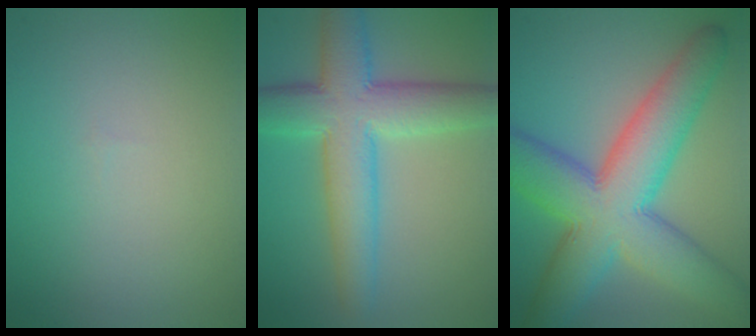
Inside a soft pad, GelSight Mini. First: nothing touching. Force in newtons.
{"total": 7.9, "press": 7.9, "slide": 0.3}
{"total": 11.3, "press": 11.3, "slide": 0.5}